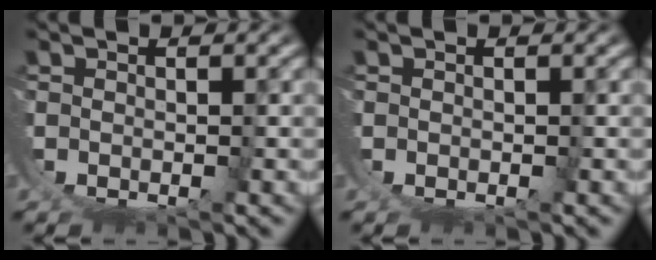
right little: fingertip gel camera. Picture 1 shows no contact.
{"total": 0.0}